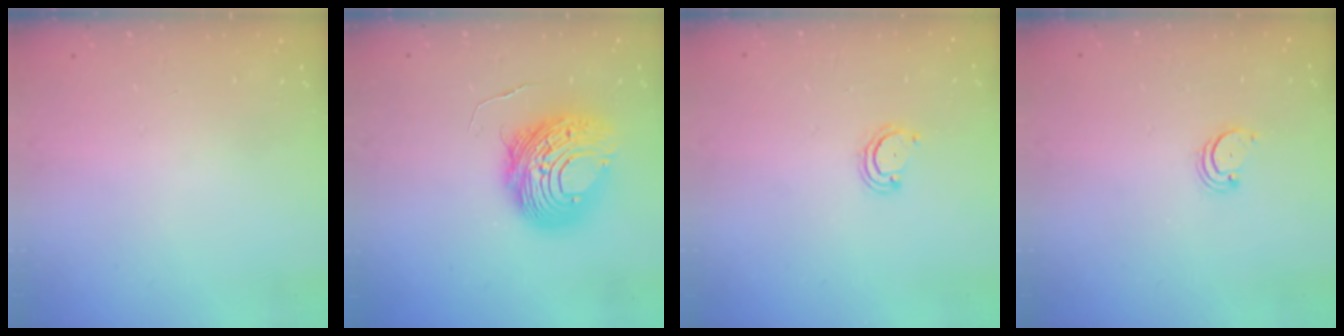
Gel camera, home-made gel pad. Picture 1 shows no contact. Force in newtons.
{"total": 13.2, "press": 13.2, "slide": 1.3}
{"total": 3.1, "press": 3.0, "slide": 0.4}
{"total": 2.2, "press": 2.2, "slide": 0.2}